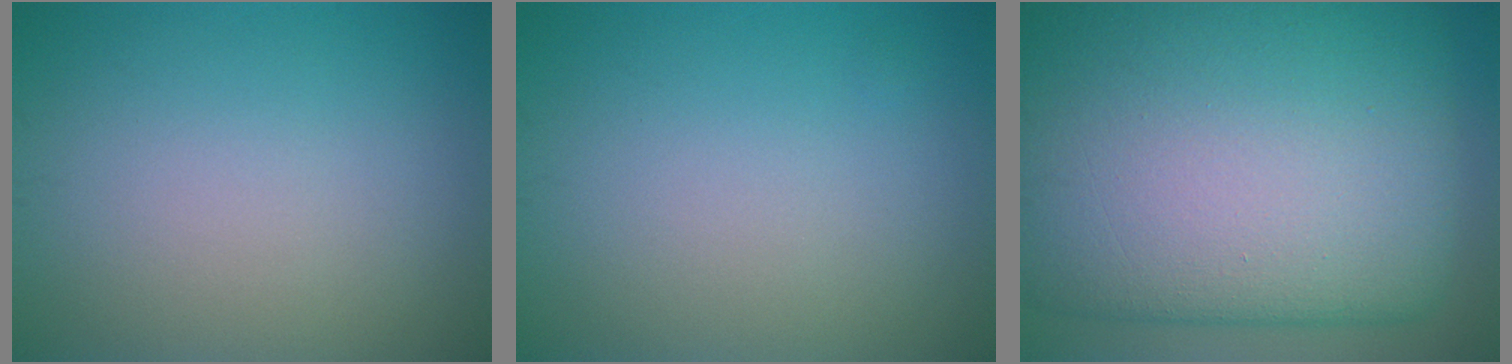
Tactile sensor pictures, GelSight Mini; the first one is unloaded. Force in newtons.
{"total": 0.0}
{"total": 22.9, "press": 22.9, "slide": 0.5}